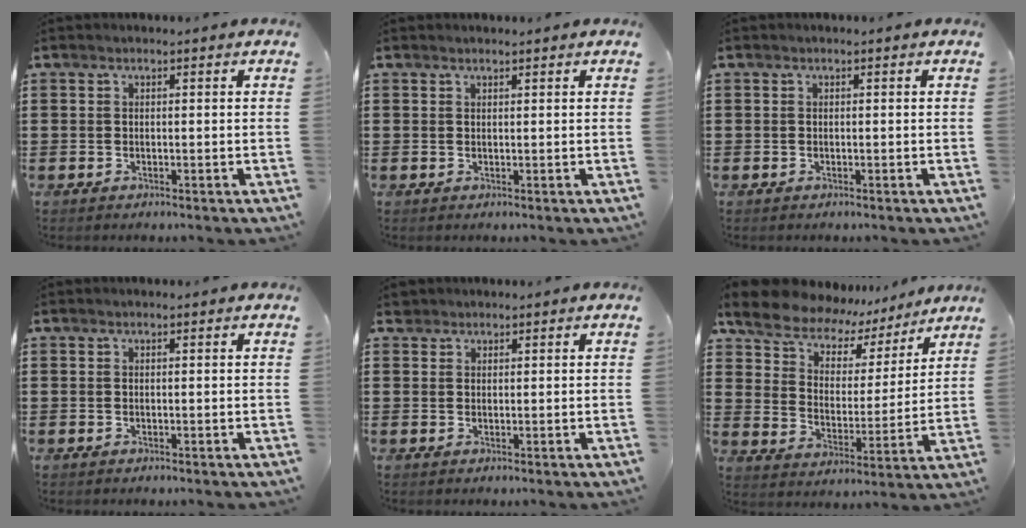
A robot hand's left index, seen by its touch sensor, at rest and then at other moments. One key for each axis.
{"total": 0.8, "fx": 0.7, "fy": 0.2, "fz": 0.0, "tx": -0.002, "ty": 0.000, "tz": 0.015}
{"total": 0.0}
{"total": 0.0}
{"total": 1.5, "fx": 1.3, "fy": 0.8, "fz": 0.1, "tx": -0.007, "ty": 0.005, "tz": 0.025}
{"total": 7.9, "fx": 7.1, "fy": 3.2, "fz": 1.8, "tx": -0.068, "ty": -0.048, "tz": 0.123}